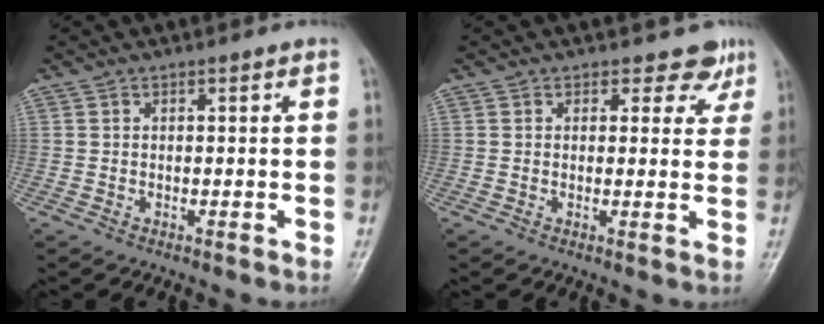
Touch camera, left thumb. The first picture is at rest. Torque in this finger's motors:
{"motor_torque": [0.05, 0.10, 0.07, 0.02, 0.00]}